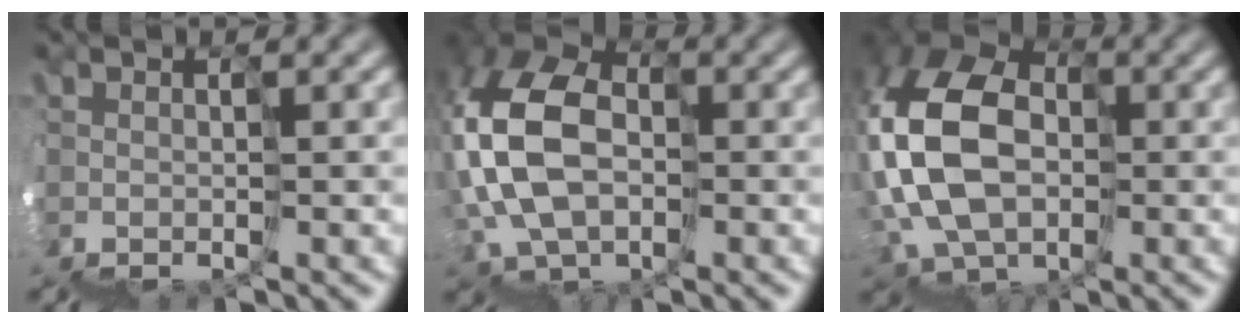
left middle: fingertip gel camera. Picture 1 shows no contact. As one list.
[{"total": 8.8, "force": [1.9, 6.5, 5.6], "torque": [-0.140, 0.041, 0.008]}, {"total": 10.1, "force": [2.0, 7.7, 6.3], "torque": [-0.149, 0.038, 0.009]}]